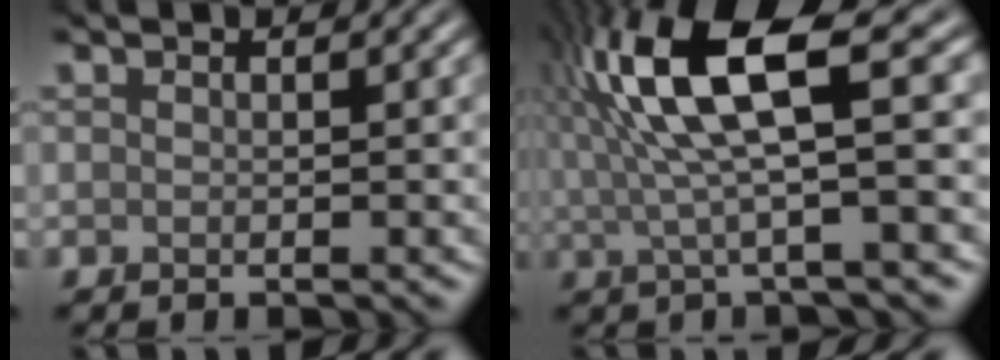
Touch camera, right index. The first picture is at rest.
{"total": 9.6, "force": [2.2, 2.1, 9.1], "torque": [-0.178, 0.015, 0.042]}